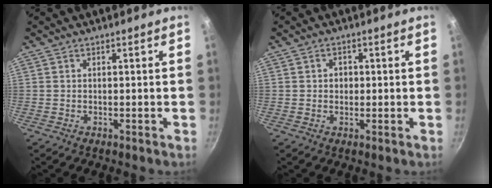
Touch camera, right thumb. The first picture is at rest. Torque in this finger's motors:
{"motor_torque": [-0.34, 0.16, 0.17, -0.05, 0.06]}